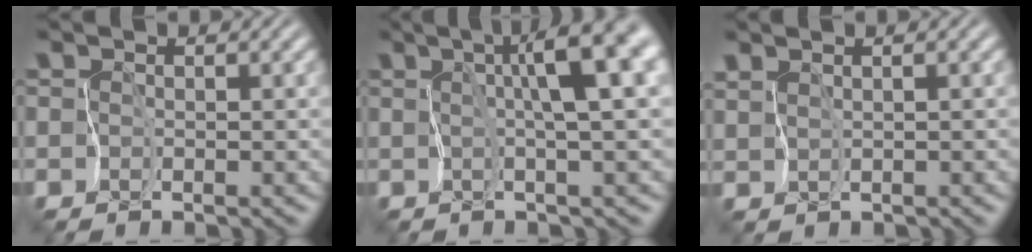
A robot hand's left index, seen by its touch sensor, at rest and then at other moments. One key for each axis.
{"total": 7.2, "fx": 1.7, "fy": 0.8, "fz": 7.0, "tx": -0.106, "ty": 0.022, "tz": 0.024}
{"total": 0.8, "fx": 0.7, "fy": 0.0, "fz": -0.2, "tx": 0.005, "ty": -0.002, "tz": 0.019}